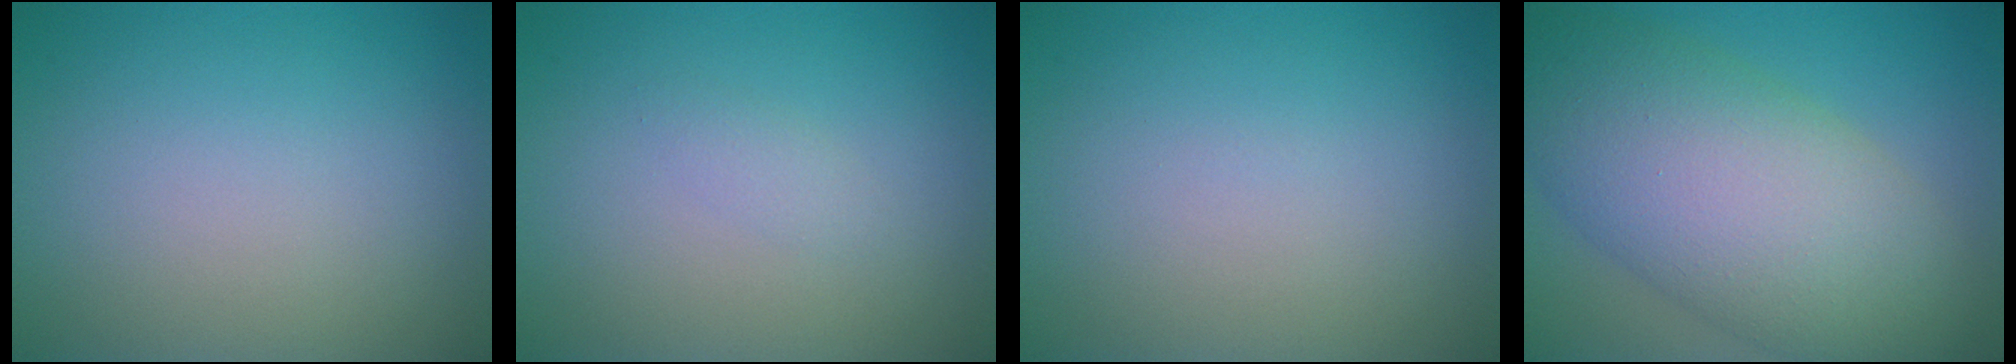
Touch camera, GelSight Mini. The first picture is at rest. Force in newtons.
{"total": 0.8, "press": 0.8, "slide": 0.1}
{"total": 0.0}
{"total": 11.4, "press": 11.4, "slide": 0.5}